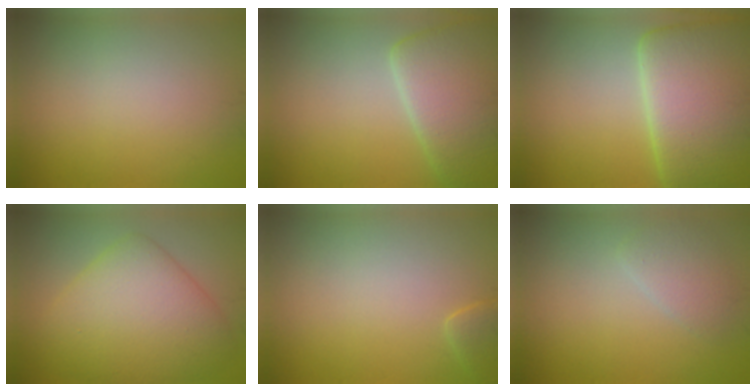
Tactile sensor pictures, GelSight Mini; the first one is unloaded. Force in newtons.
{"total": 7.4, "press": 7.4, "slide": 0.7}
{"total": 13.0, "press": 13.0, "slide": 0.7}
{"total": 8.6, "press": 8.6, "slide": 0.2}
{"total": 1.3, "press": 1.3, "slide": 0.1}
{"total": 2.1, "press": 2.1, "slide": 0.1}